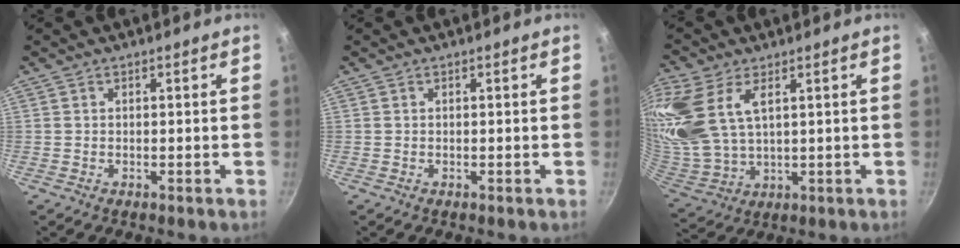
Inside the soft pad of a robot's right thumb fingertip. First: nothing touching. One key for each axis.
{"total": 0.0}
{"total": 17.1, "fx": 6.9, "fy": 9.7, "fz": 12.3, "tx": -0.269, "ty": -0.010, "tz": 0.149}